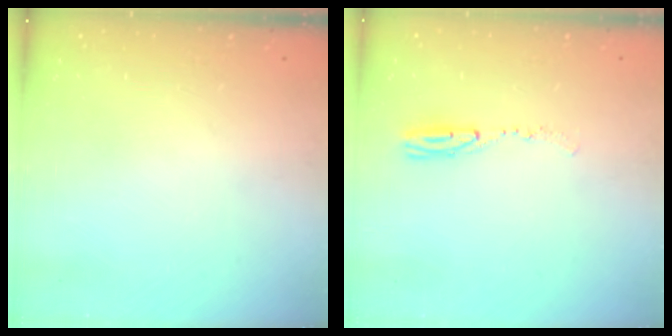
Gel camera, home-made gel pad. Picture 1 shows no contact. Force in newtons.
{"total": 4.7, "press": 4.4, "slide": 1.8}